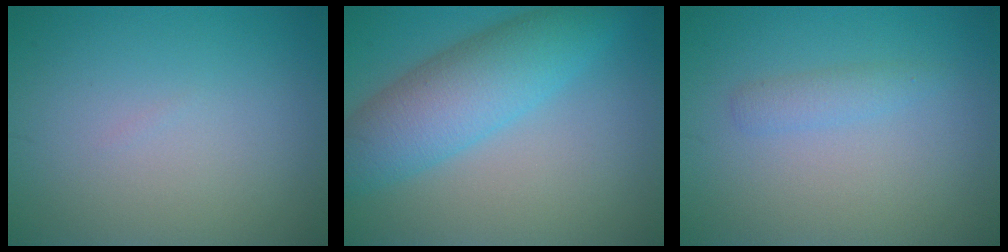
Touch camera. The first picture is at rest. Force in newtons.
{"total": 6.9, "press": 6.9, "slide": 0.1}
{"total": 1.4, "press": 1.4, "slide": 0.1}